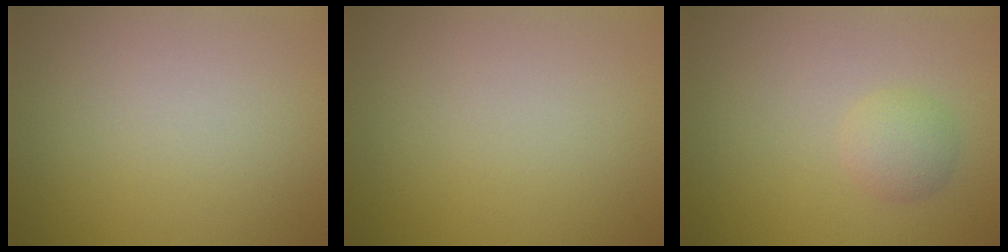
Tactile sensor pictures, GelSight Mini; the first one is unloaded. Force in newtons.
{"total": 0.0}
{"total": 1.9, "press": 1.9, "slide": 0.1}